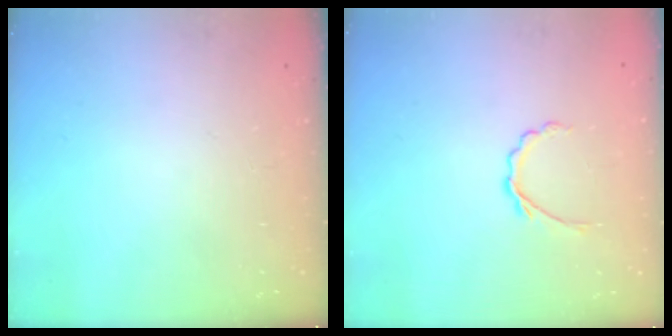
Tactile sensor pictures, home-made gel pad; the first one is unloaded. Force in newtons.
{"total": 3.3, "press": 3.1, "slide": 1.1}